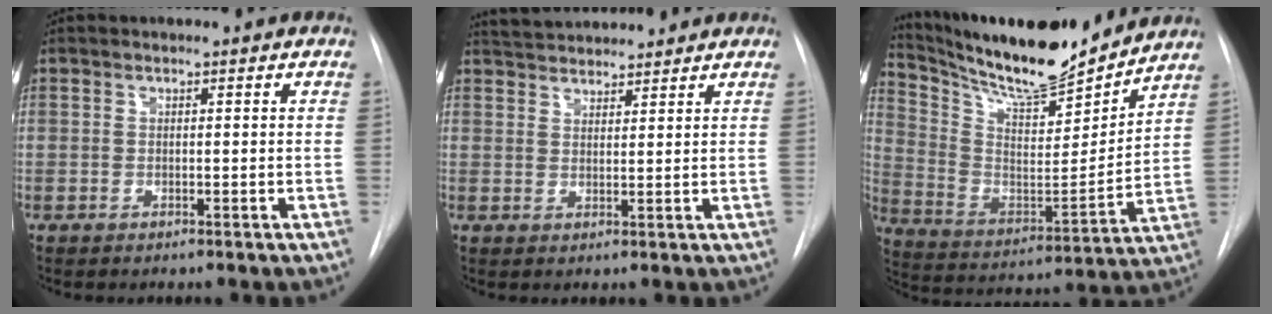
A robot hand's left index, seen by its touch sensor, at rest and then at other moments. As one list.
[{"total": 6.5, "force": [6.3, 1.1, 1.5], "torque": [-0.028, 0.030, 0.101]}, {"total": 18.5, "force": [16.9, 2.3, 7.1], "torque": [-0.140, -0.023, 0.284]}]